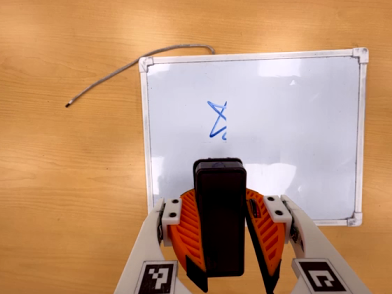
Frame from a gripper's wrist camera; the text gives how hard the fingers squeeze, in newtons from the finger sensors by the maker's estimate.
{"total": 10.7, "left": 9.8, "right": 11.5}